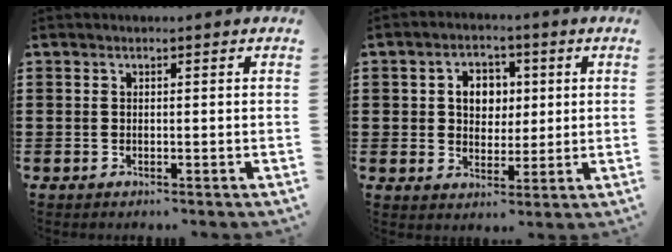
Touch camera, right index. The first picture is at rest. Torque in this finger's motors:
{"motor_torque": [0.28, -0.15, 0.41, 0.10]}